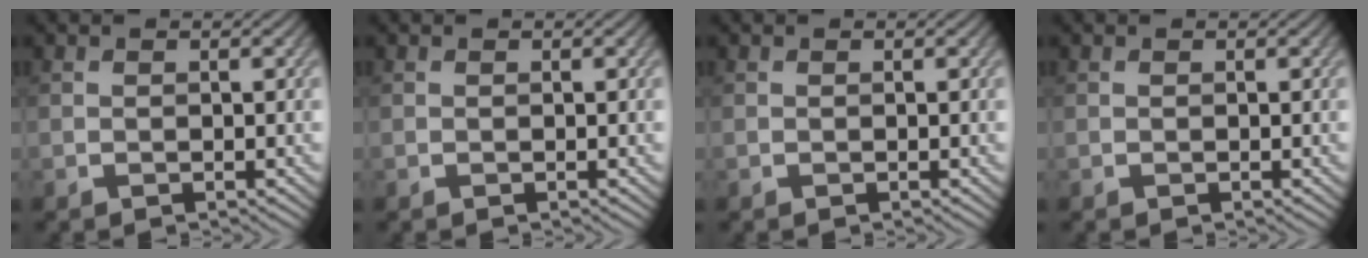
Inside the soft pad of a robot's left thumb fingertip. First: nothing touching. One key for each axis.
{"total": 0.0}
{"total": 0.0}
{"total": 0.0}